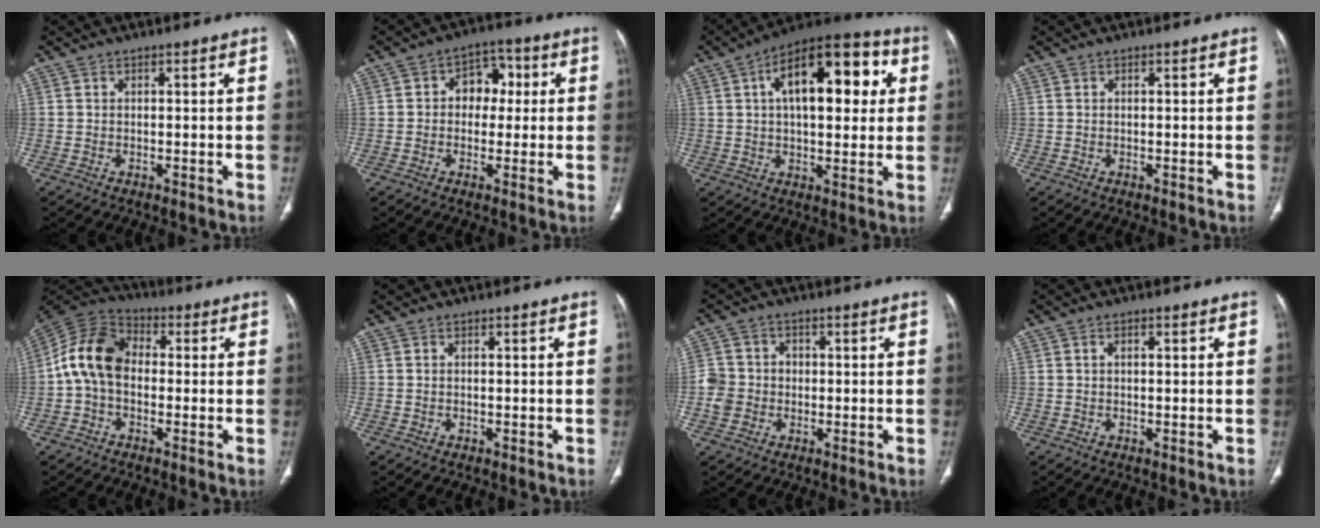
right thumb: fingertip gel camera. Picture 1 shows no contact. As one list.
[{"total": 7.4, "force": [0.9, 5.6, 4.8], "torque": [-0.029, 0.020, 0.006]}, {"total": 20.1, "force": [5.1, 9.8, 16.8], "torque": [-0.214, 0.022, 0.065]}, {"total": 0.0}, {"total": 11.5, "force": [-0.5, 8.3, 8.0], "torque": [-0.145, 0.032, -0.024]}, {"total": 0.0}, {"total": 5.4, "force": [-1.0, 5.0, 1.7], "torque": [-0.016, 0.015, -0.023]}, {"total": 1.0, "force": [0.2, 0.5, 0.8], "torque": [-0.020, 0.006, 0.005]}]